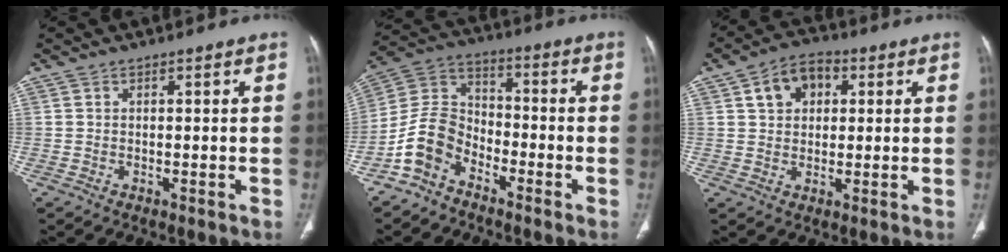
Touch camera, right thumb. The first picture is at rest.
{"total": 9.5, "force": [-5.9, 6.1, 4.2], "torque": [-0.076, 0.057, -0.131]}
{"total": 7.7, "force": [2.5, 5.5, 4.7], "torque": [-0.056, 0.006, 0.034]}